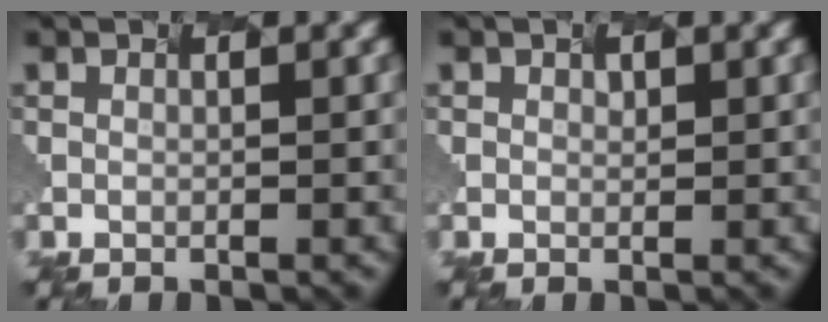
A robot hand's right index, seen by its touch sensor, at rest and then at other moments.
{"total": 1.1, "force": [-0.4, -0.7, -0.7], "torque": [0.002, -0.005, 0.020]}